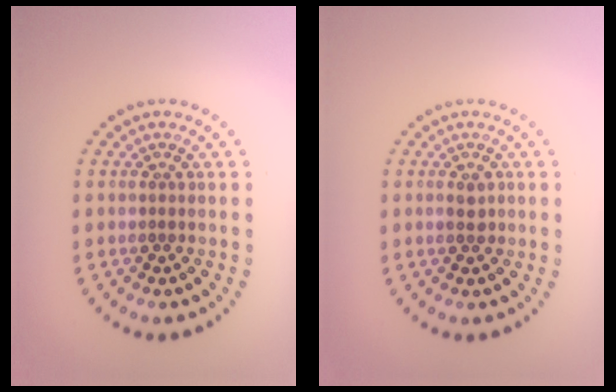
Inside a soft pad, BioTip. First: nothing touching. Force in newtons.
{"total": 1.2, "press": 1.2, "slide": 0.1}